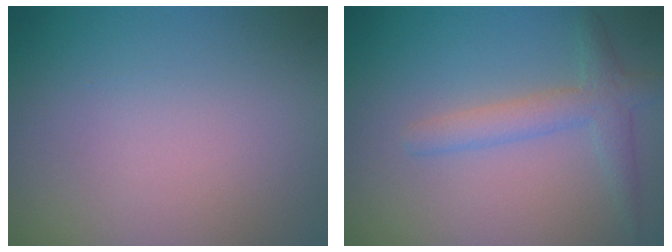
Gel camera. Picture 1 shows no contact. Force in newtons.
{"total": 2.8, "press": 2.7, "slide": 0.2}